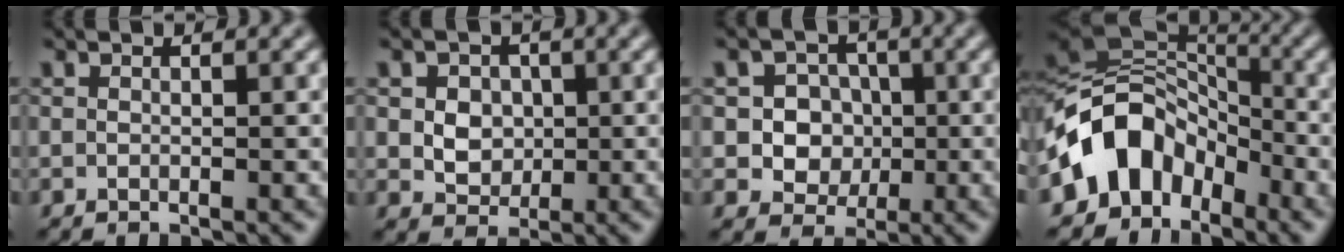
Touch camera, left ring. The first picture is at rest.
{"total": 3.9, "force": [0.6, 3.2, 2.1], "torque": [-0.031, 0.007, 0.003]}
{"total": 4.8, "force": [-0.3, 4.4, 2.0], "torque": [-0.012, 0.013, -0.023]}
{"total": 8.0, "force": [-4.1, 5.8, 3.8], "torque": [-0.045, 0.011, -0.091]}